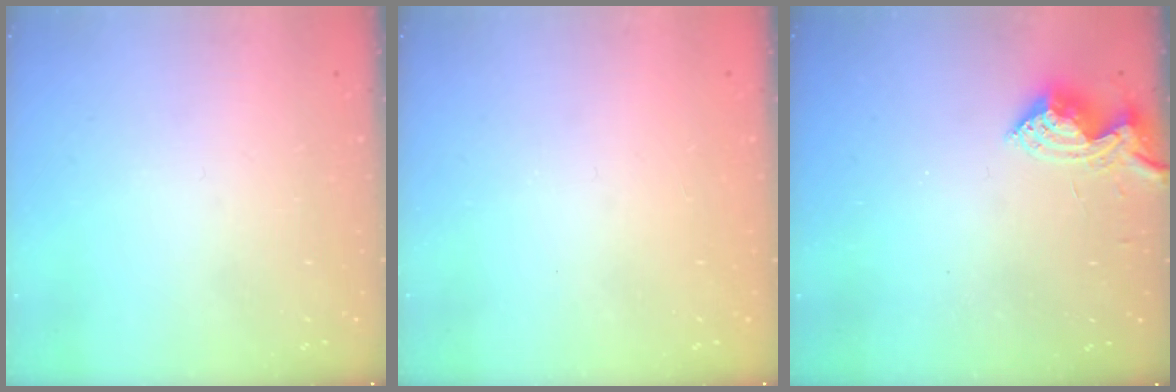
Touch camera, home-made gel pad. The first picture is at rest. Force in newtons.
{"total": 1.5, "press": 1.2, "slide": 0.8}
{"total": 10.4, "press": 10.4, "slide": 0.5}